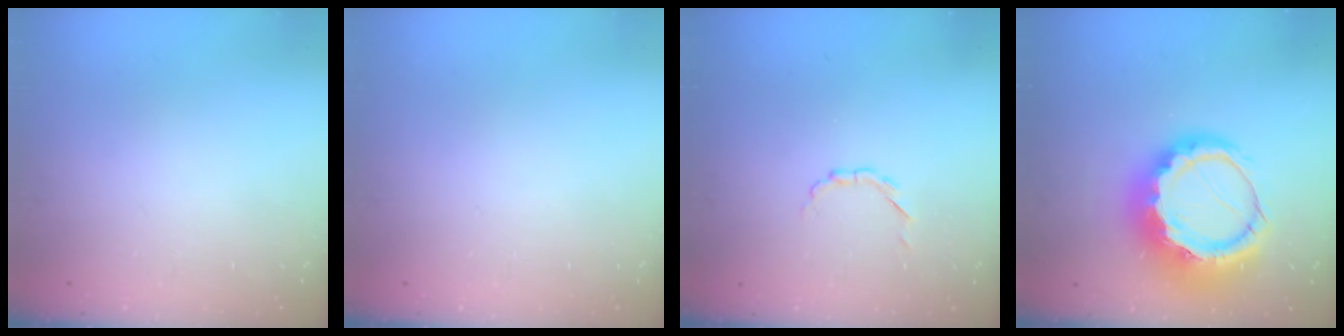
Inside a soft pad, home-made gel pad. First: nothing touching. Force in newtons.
{"total": 0.0}
{"total": 2.6, "press": 2.5, "slide": 0.9}
{"total": 15.7, "press": 15.4, "slide": 2.8}